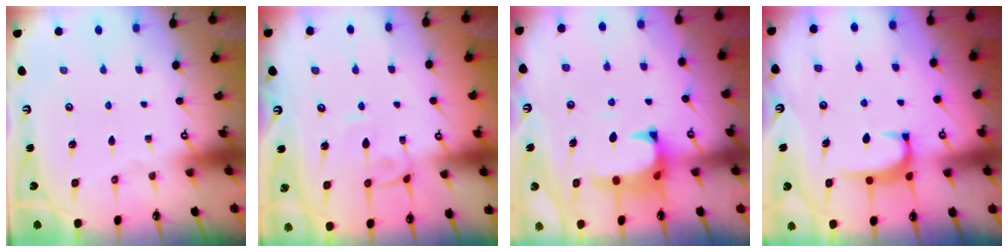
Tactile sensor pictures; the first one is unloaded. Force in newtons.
{"total": 2.1, "press": 2.0, "slide": 0.4}
{"total": 1.7, "press": 1.3, "slide": 1.1}
{"total": 1.8, "press": 1.7, "slide": 0.5}